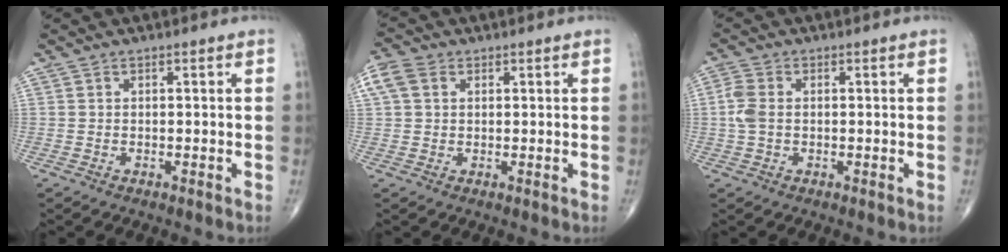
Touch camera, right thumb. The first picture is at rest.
{"total": 5.0, "force": [1.6, 3.7, 2.9], "torque": [-0.072, 0.019, 0.029]}
{"total": 3.8, "force": [-0.1, 2.4, 2.9], "torque": [-0.081, 0.006, -0.007]}